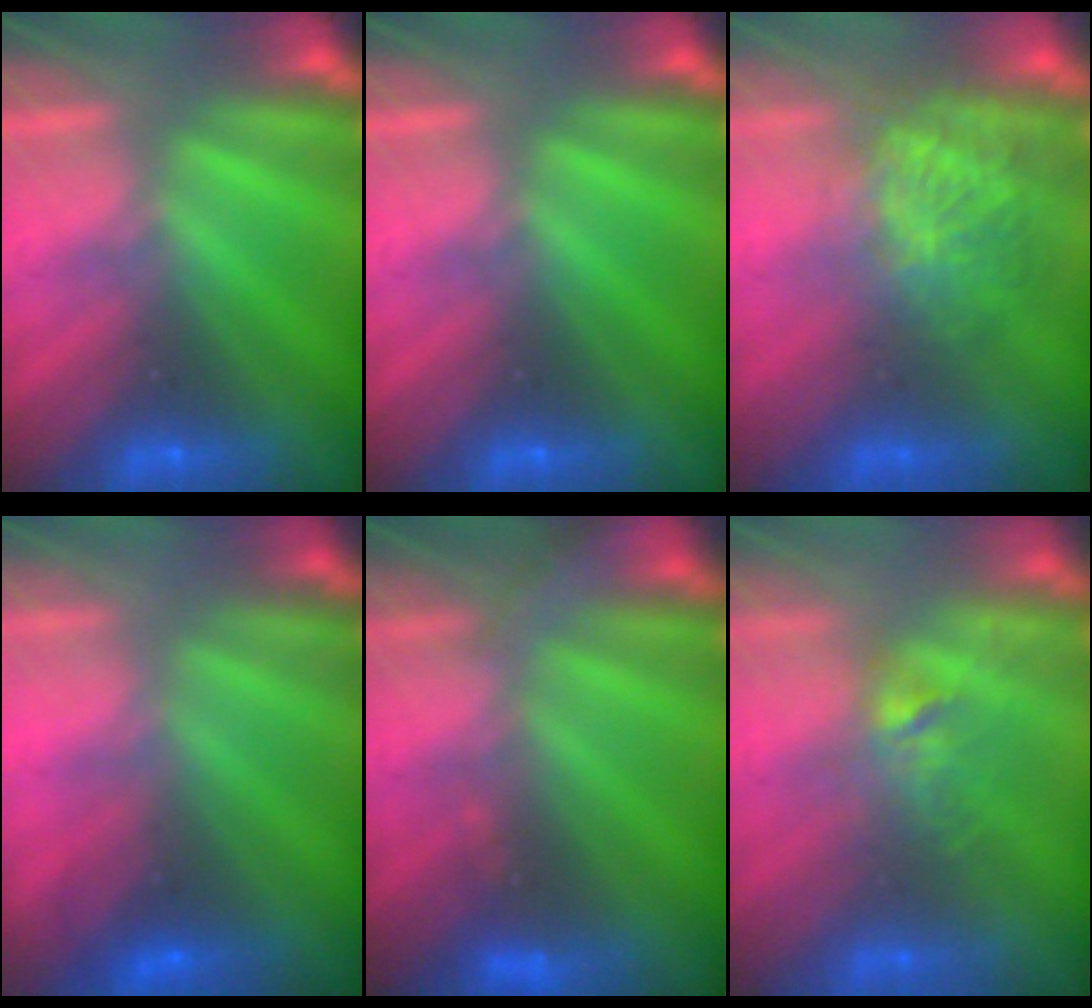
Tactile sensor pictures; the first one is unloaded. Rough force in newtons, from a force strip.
{"total": 0.0}
{"total": 3.5}
{"total": 3.0}
{"total": 2.8}
{"total": 2.9}